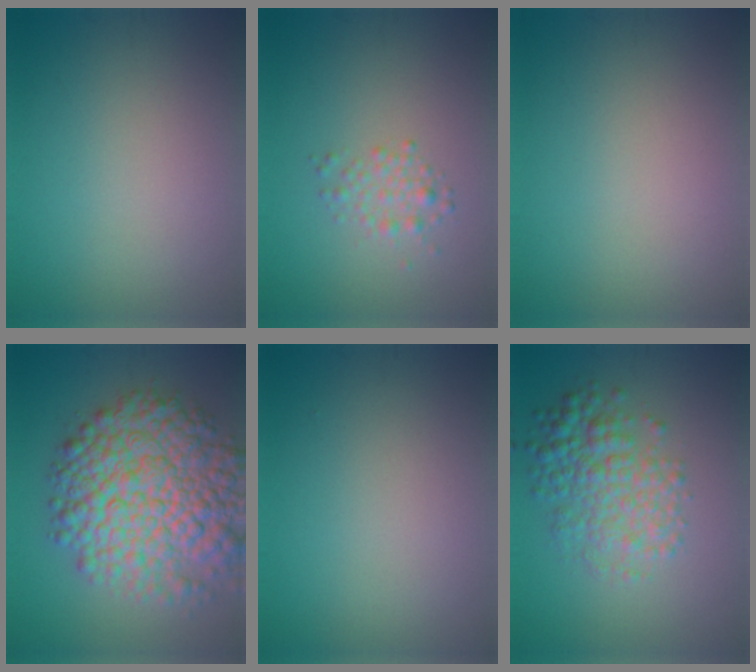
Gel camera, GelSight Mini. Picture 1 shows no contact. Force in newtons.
{"total": 1.8, "press": 1.8, "slide": 0.1}
{"total": 0.0}
{"total": 12.0, "press": 12.0, "slide": 0.3}
{"total": 0.0}
{"total": 4.8, "press": 4.8, "slide": 0.1}